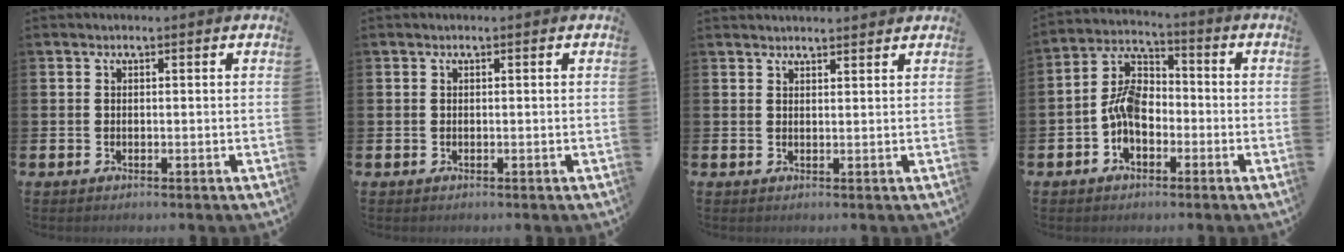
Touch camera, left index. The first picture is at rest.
{"total": 0.0}
{"total": 2.1, "force": [2.1, 0.1, 0.0], "torque": [-0.001, -0.006, 0.038]}
{"total": 6.7, "force": [-1.6, 4.5, 4.7], "torque": [-0.102, 0.007, -0.037]}